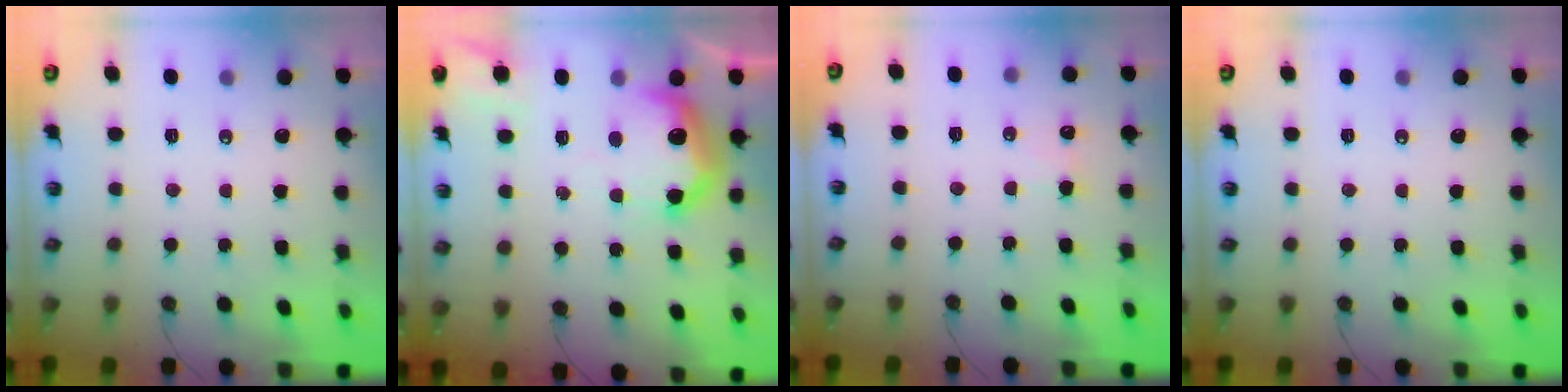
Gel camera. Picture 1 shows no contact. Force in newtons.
{"total": 18.8, "press": 18.7, "slide": 1.5}
{"total": 6.2, "press": 6.1, "slide": 0.9}
{"total": 0.0}